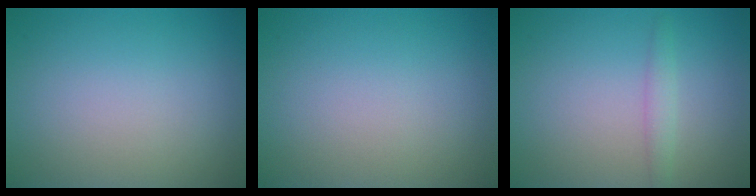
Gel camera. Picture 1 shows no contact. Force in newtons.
{"total": 0.0}
{"total": 1.3, "press": 1.3, "slide": 0.1}